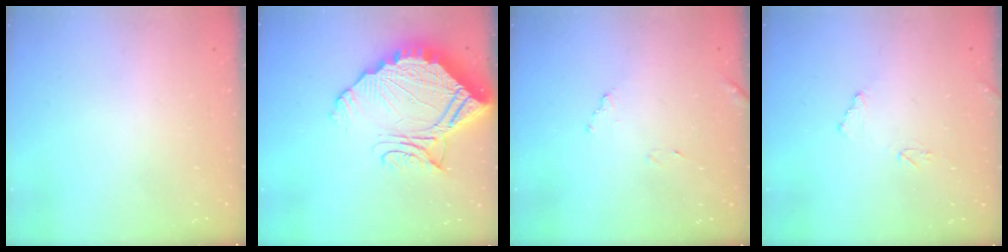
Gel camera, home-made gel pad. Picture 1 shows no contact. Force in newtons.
{"total": 19.5, "press": 19.4, "slide": 1.5}
{"total": 7.1, "press": 7.0, "slide": 0.4}
{"total": 8.0, "press": 8.0, "slide": 0.4}